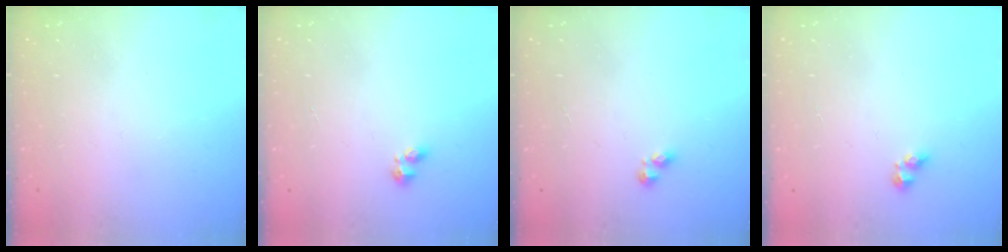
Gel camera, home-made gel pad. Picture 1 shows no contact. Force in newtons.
{"total": 2.2, "press": 2.1, "slide": 0.7}
{"total": 2.4, "press": 2.4, "slide": 0.3}
{"total": 2.9, "press": 2.6, "slide": 1.1}